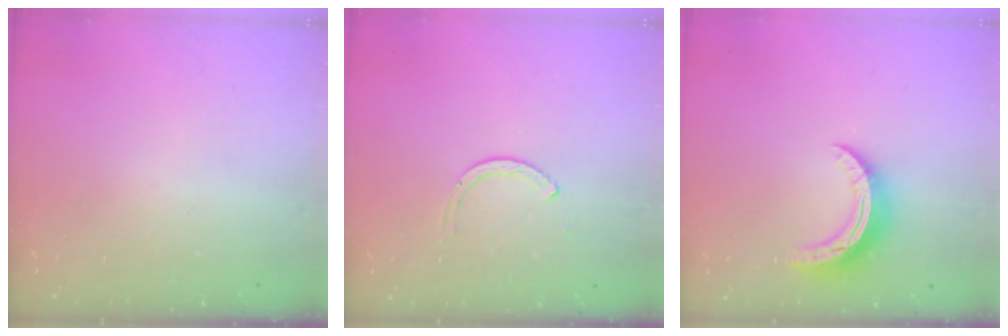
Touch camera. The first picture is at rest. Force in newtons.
{"total": 2.6, "press": 2.6, "slide": 0.3}
{"total": 9.9, "press": 9.9, "slide": 0.2}